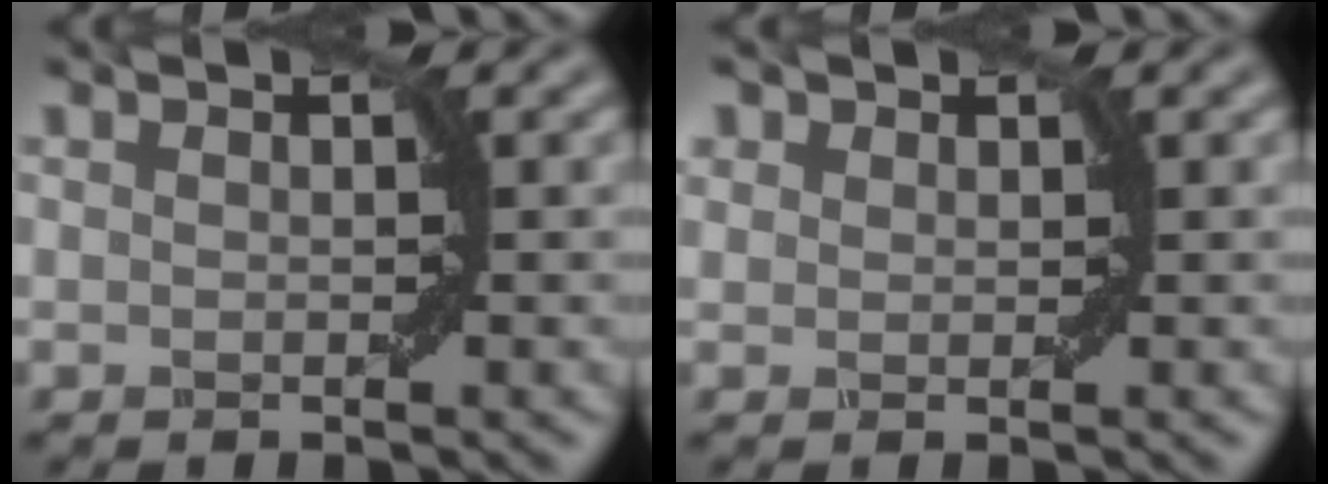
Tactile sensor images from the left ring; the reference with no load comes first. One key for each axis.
{"total": 1.4, "fx": 0.9, "fy": 1.0, "fz": 0.2, "tx": -0.004, "ty": 0.001, "tz": 0.012}